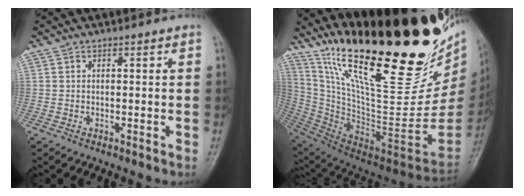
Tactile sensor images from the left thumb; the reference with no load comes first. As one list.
[{"total": 39.1, "force": [24.2, 11.9, 28.3], "torque": [-0.377, -0.085, 0.409]}]